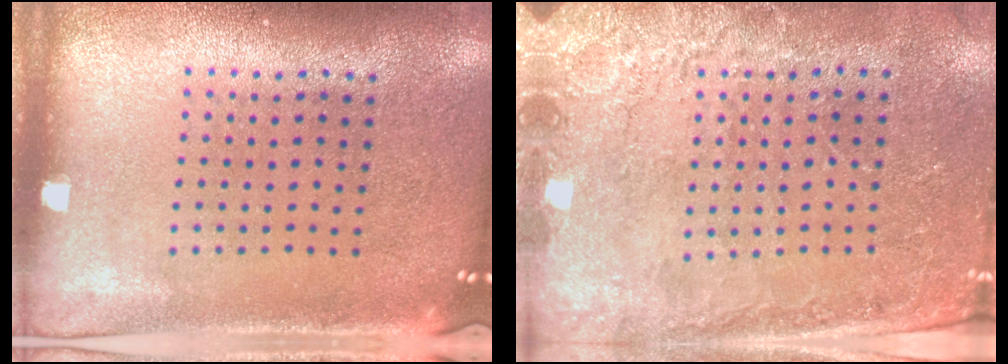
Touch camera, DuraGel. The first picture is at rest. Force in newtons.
{"total": 2.5, "press": 2.4, "slide": 0.7}